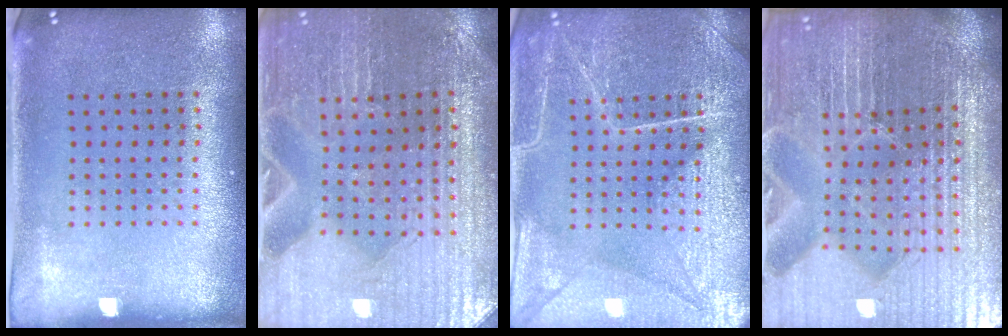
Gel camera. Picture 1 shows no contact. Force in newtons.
{"total": 2.5, "press": 2.4, "slide": 0.4}
{"total": 4.4, "press": 4.4, "slide": 0.4}
{"total": 7.2, "press": 6.3, "slide": 3.5}